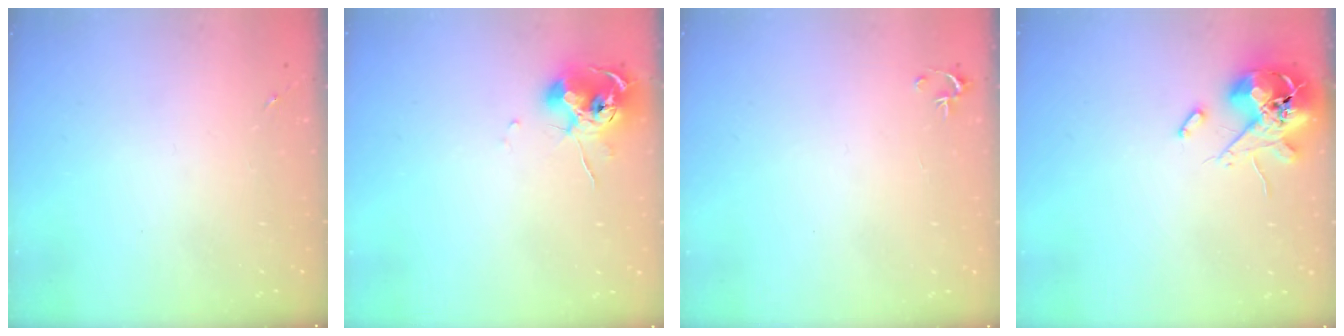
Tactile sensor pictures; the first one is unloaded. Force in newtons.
{"total": 10.5, "press": 10.4, "slide": 1.4}
{"total": 2.5, "press": 2.5, "slide": 0.2}
{"total": 12.1, "press": 12.0, "slide": 2.0}